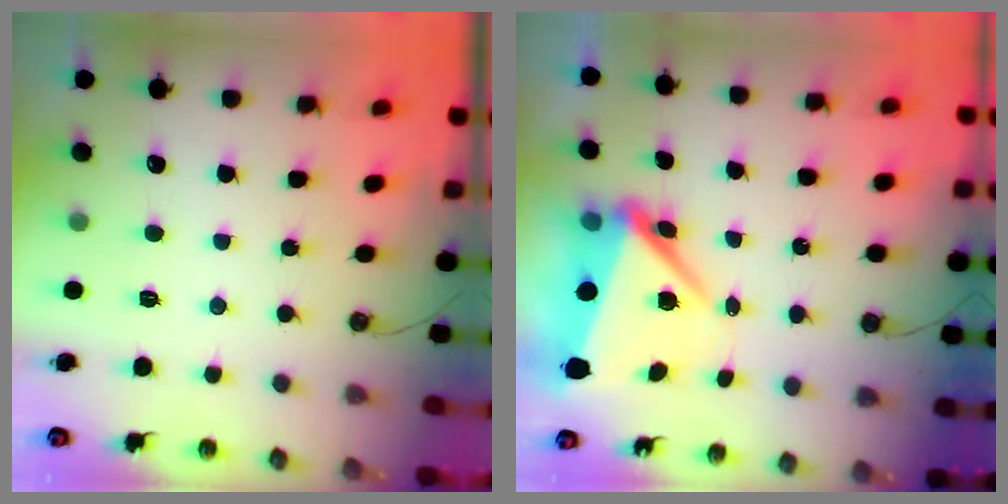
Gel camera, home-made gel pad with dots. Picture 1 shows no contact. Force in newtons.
{"total": 7.9, "press": 7.9, "slide": 0.7}